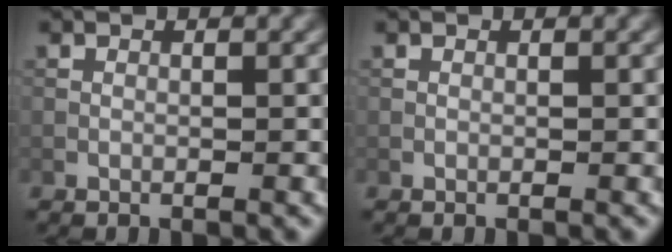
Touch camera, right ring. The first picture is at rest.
{"total": 0.0}